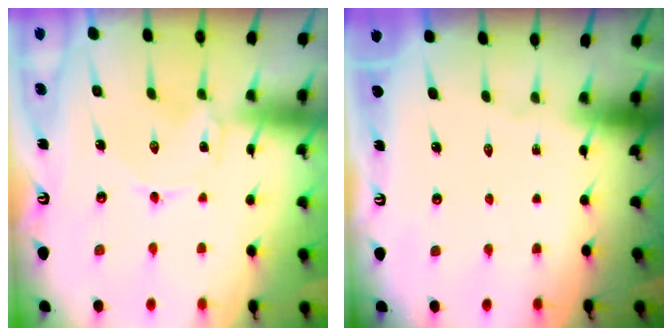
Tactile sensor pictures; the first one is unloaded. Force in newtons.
{"total": 0.0}